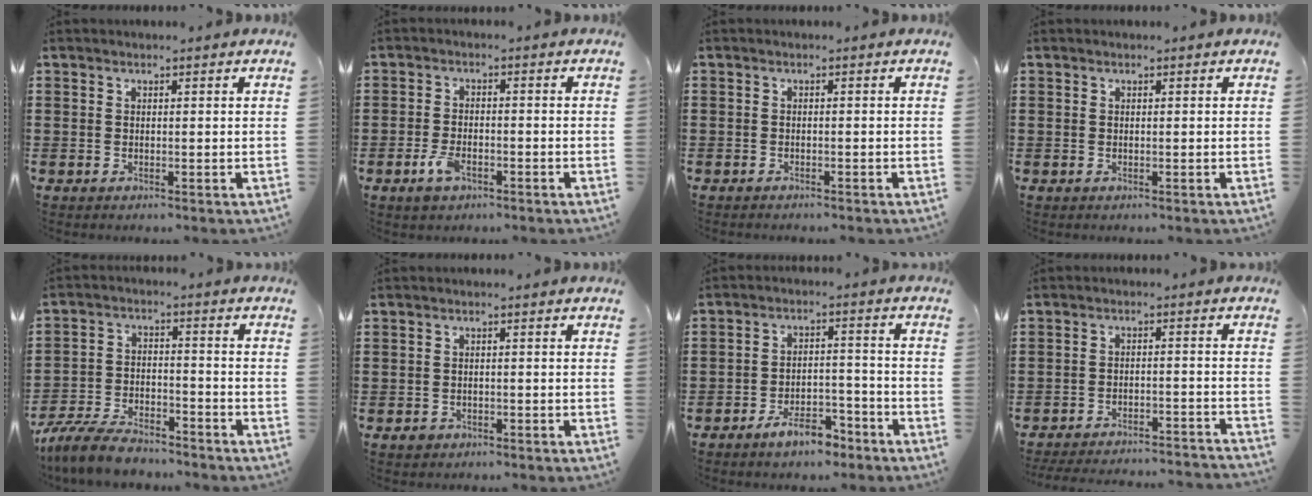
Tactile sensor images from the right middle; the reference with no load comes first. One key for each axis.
{"total": 3.8, "fx": -2.0, "fy": 1.8, "fz": 2.6, "tx": -0.065, "ty": -0.003, "tz": -0.042}
{"total": 0.7, "fx": -0.7, "fy": -0.1, "fz": 0.0, "tx": -0.001, "ty": -0.001, "tz": -0.015}
{"total": 0.0}
{"total": 7.9, "fx": -7.1, "fy": 1.7, "fz": 2.8, "tx": -0.061, "ty": 0.012, "tz": -0.138}
{"total": 1.1, "fx": -0.9, "fy": 0.7, "fz": 0.4, "tx": -0.010, "ty": 0.000, "tz": -0.019}
{"total": 6.0, "fx": -5.0, "fy": 1.9, "fz": 2.7, "tx": -0.052, "ty": 0.012, "tz": -0.096}
{"total": 4.2, "fx": -4.1, "fy": -0.2, "fz": 0.8, "tx": -0.020, "ty": -0.006, "tz": -0.085}